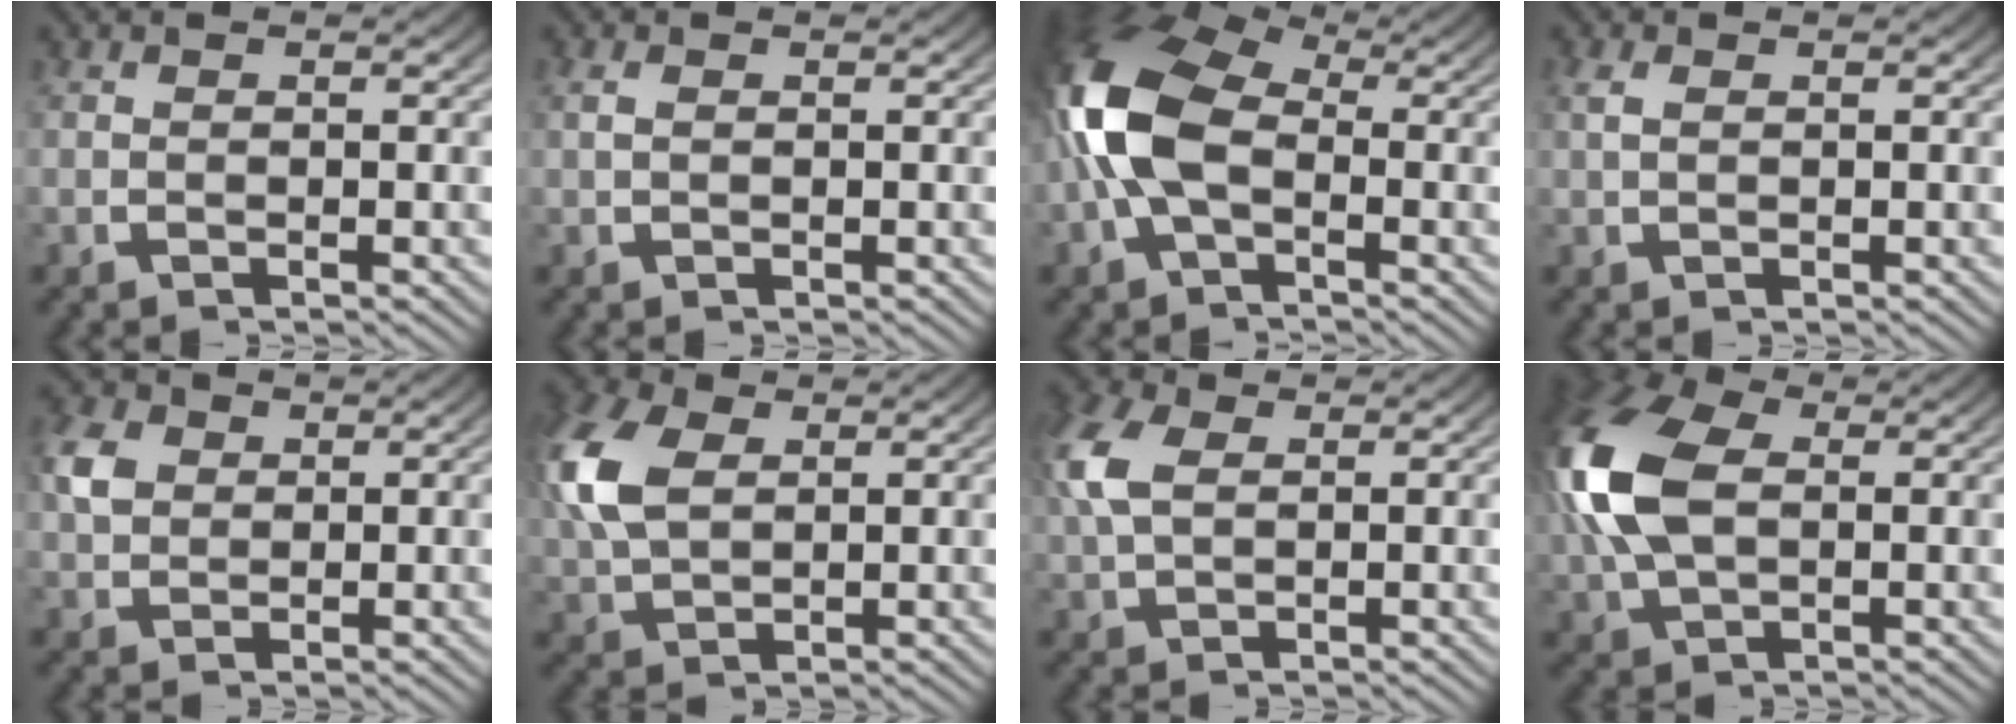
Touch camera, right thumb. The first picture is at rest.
{"total": 0.7, "force": [0.2, 0.4, 0.5], "torque": [-0.008, -0.001, 0.007]}
{"total": 10.9, "force": [0.3, 7.6, 7.8], "torque": [-0.178, -0.006, 0.005]}
{"total": 1.2, "force": [0.4, 0.8, 0.8], "torque": [-0.015, 0.000, 0.011]}
{"total": 3.2, "force": [1.0, 2.5, 1.7], "torque": [-0.043, -0.004, 0.024]}
{"total": 6.2, "force": [2.0, 4.2, 4.1], "torque": [-0.108, -0.008, 0.047]}
{"total": 4.4, "force": [1.5, 2.9, 2.9], "torque": [-0.080, -0.002, 0.034]}
{"total": 9.8, "force": [1.5, 6.7, 7.0], "torque": [-0.180, -0.007, 0.035]}